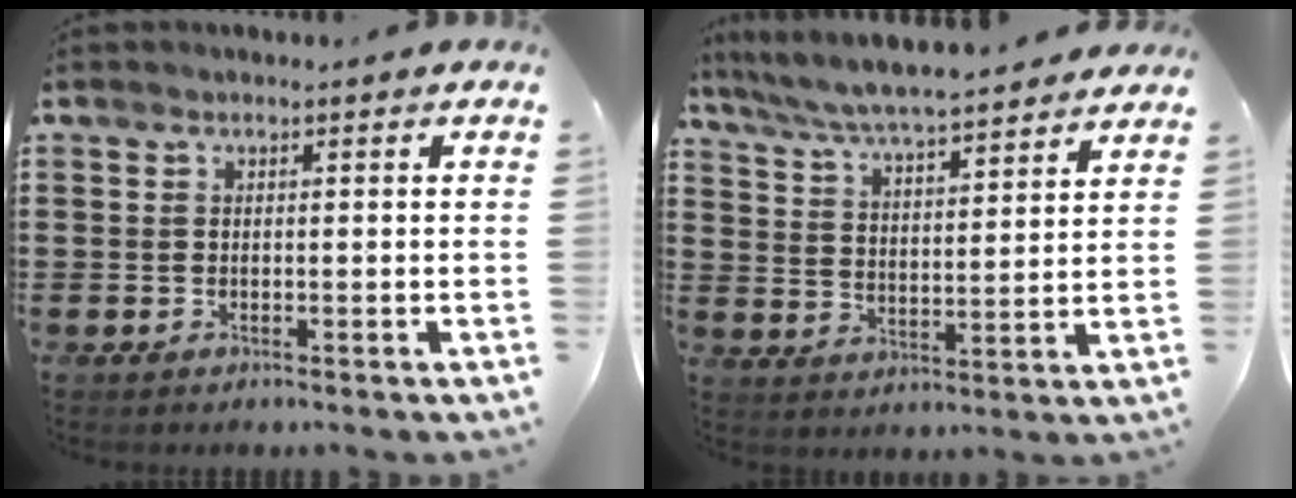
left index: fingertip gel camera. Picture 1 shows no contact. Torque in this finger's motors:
{"motor_torque": [0.29, -0.51, 0.41, 0.21]}